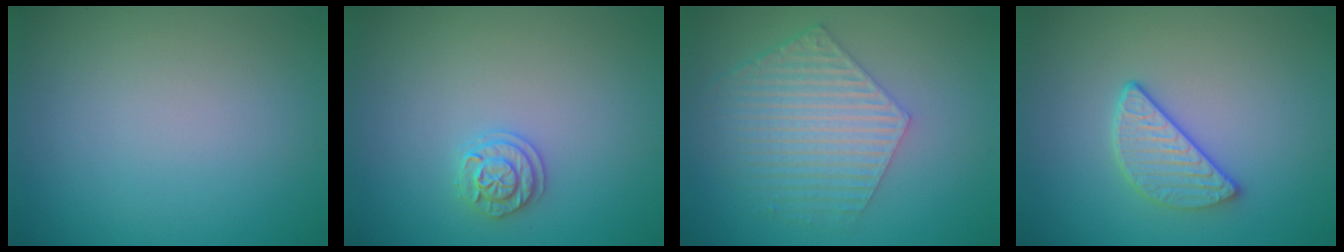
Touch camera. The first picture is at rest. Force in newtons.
{"total": 1.8, "press": 1.8, "slide": 0.5}
{"total": 5.8, "press": 4.3, "slide": 3.8}
{"total": 3.0, "press": 2.6, "slide": 1.5}